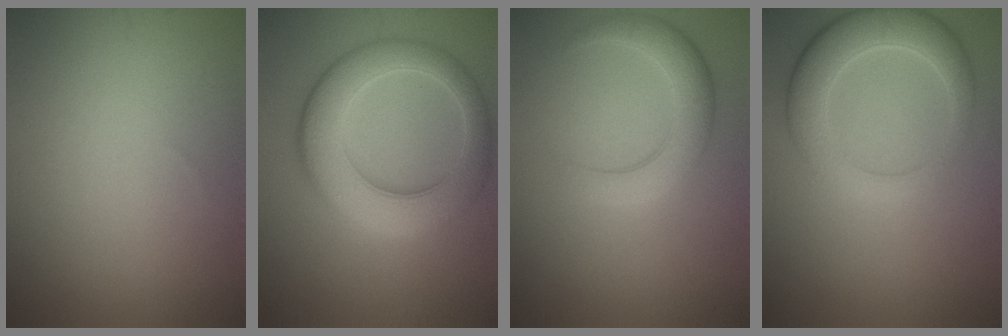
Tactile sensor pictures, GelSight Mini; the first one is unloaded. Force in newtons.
{"total": 8.1, "press": 8.1, "slide": 0.2}
{"total": 3.8, "press": 3.8, "slide": 0.2}
{"total": 5.0, "press": 5.0, "slide": 0.5}